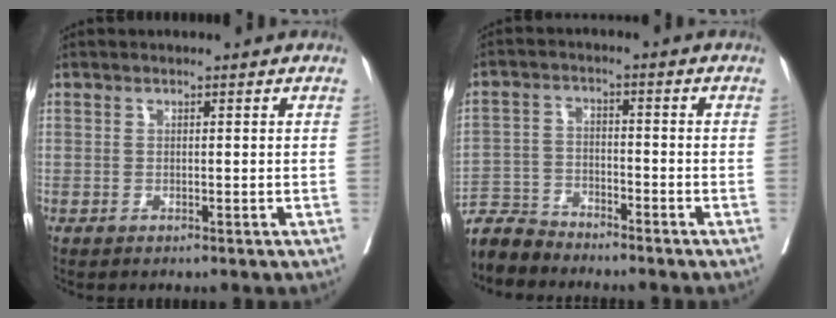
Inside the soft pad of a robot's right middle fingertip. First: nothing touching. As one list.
[{"total": 5.3, "force": [-5.2, 0.8, -0.7], "torque": [0.015, -0.001, -0.100]}]